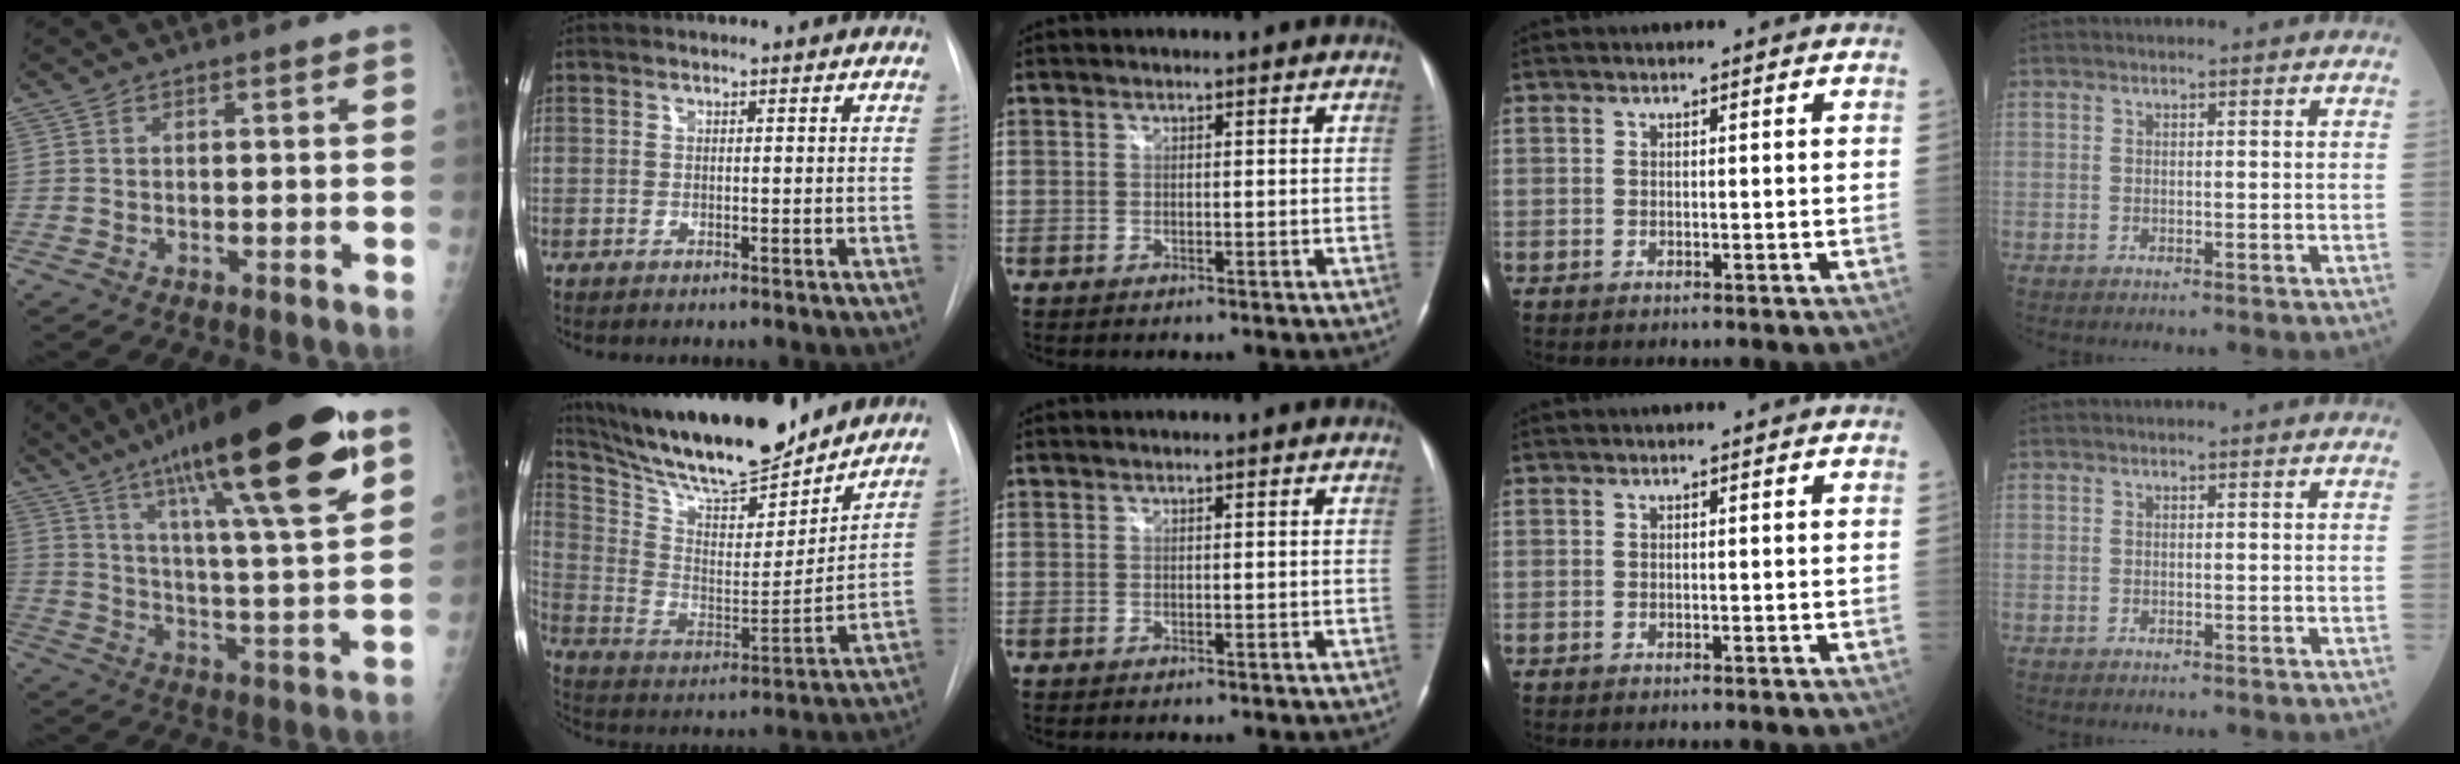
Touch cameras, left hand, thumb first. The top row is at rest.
{"thumb": {"total": 28.6, "force": [16.5, 5.0, 22.8], "torque": [-0.357, -0.040, 0.265]}, "index": {"total": 23.7, "force": [20.8, 4.6, 10.5], "torque": [-0.192, -0.007, 0.334]}}